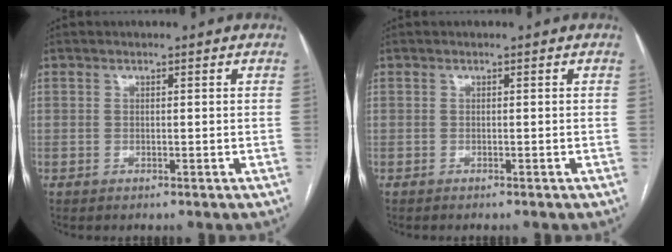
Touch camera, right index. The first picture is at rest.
{"total": 0.9, "force": [-0.9, 0.1, 0.4], "torque": [-0.005, -0.001, -0.010]}